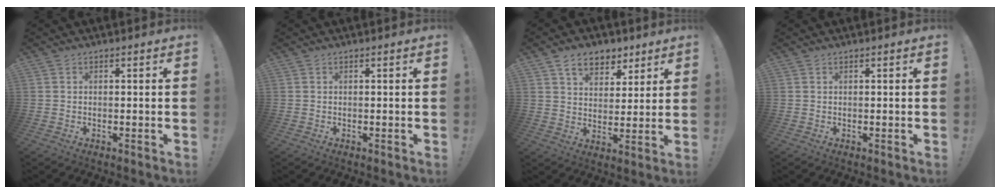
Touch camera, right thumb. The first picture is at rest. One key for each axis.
{"total": 0.0}
{"total": 9.4, "fx": 5.8, "fy": 6.1, "fz": 4.1, "tx": -0.055, "ty": -0.029, "tz": 0.110}
{"total": 0.0}